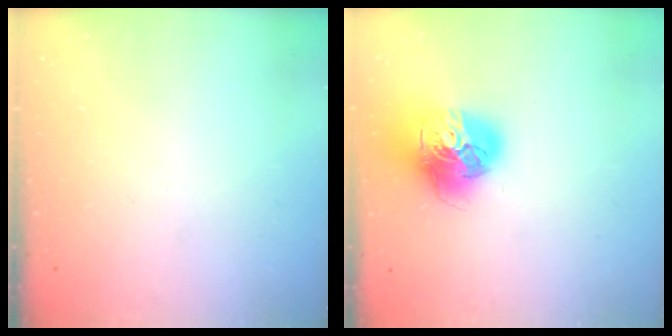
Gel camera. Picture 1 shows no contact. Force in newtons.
{"total": 16.7, "press": 16.6, "slide": 1.9}